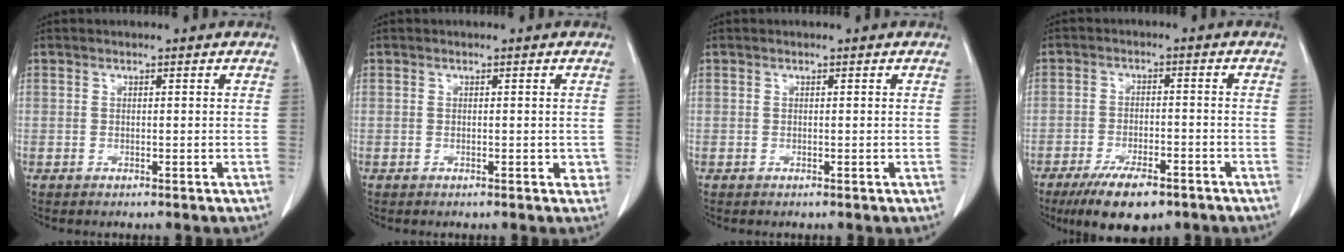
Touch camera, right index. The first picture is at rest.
{"total": 1.5, "force": [-0.2, 0.9, 1.1], "torque": [-0.005, 0.001, -0.003]}
{"total": 0.0}
{"total": 9.0, "force": [-6.3, 3.0, 5.7], "torque": [-0.095, -0.011, -0.102]}